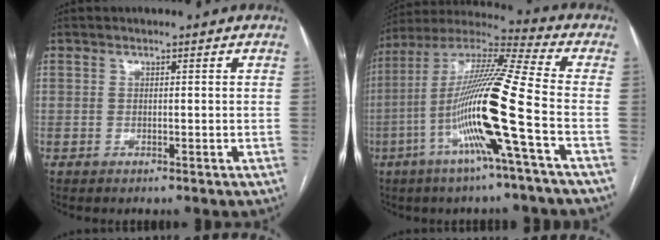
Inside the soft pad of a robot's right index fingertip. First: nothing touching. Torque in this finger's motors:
{"motor_torque": [2.14, 0.00, 1.05, 0.21]}